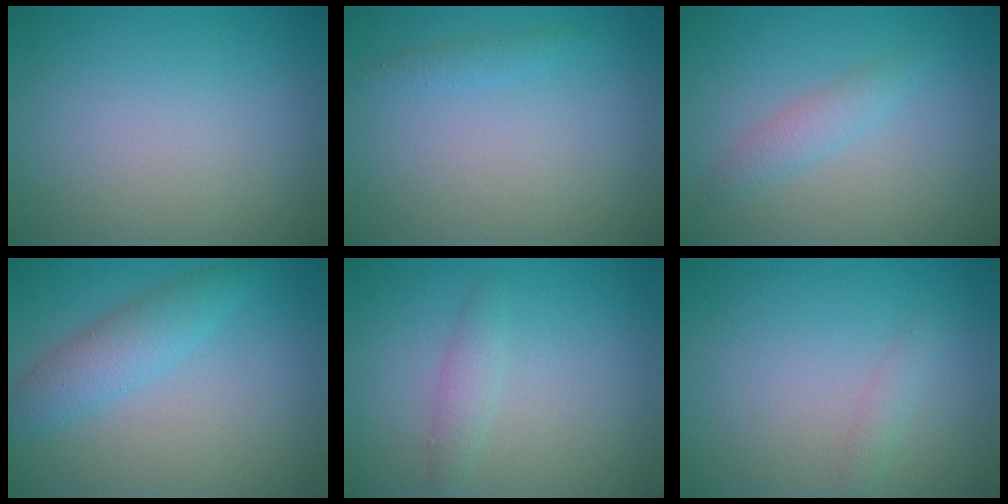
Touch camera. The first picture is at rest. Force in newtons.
{"total": 0.9, "press": 0.9, "slide": 0.0}
{"total": 1.8, "press": 1.8, "slide": 0.1}
{"total": 3.2, "press": 3.2, "slide": 0.0}
{"total": 1.4, "press": 1.4, "slide": 0.0}
{"total": 0.9, "press": 0.9, "slide": 0.1}